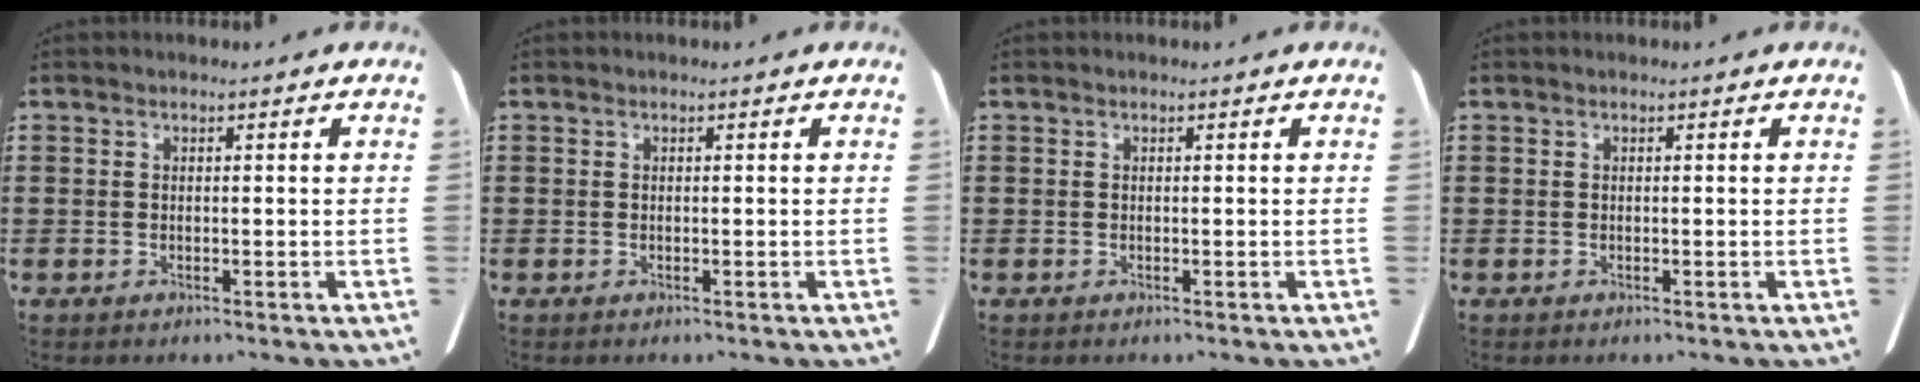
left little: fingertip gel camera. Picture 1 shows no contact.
{"total": 0.0}
{"total": 0.0}
{"total": 0.0}